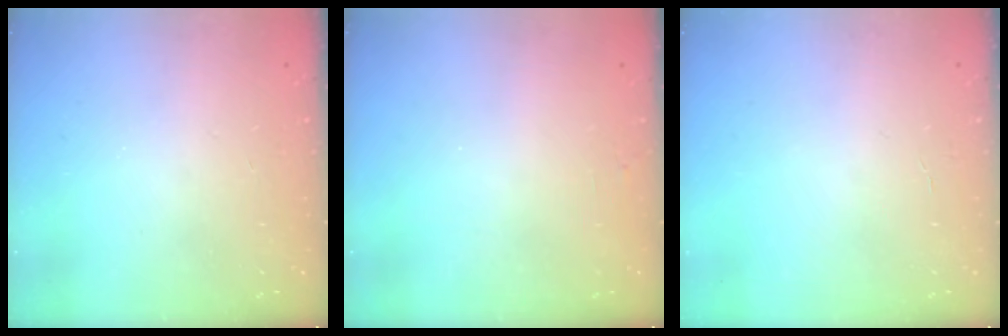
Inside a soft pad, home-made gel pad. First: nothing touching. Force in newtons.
{"total": 2.5, "press": 2.5, "slide": 0.2}
{"total": 1.1, "press": 1.1, "slide": 0.2}